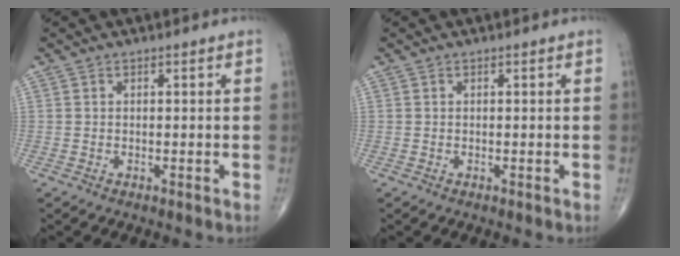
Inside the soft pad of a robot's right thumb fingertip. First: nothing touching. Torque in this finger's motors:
{"motor_torque": [0.00, 0.00, 0.02, 0.02, 0.00]}